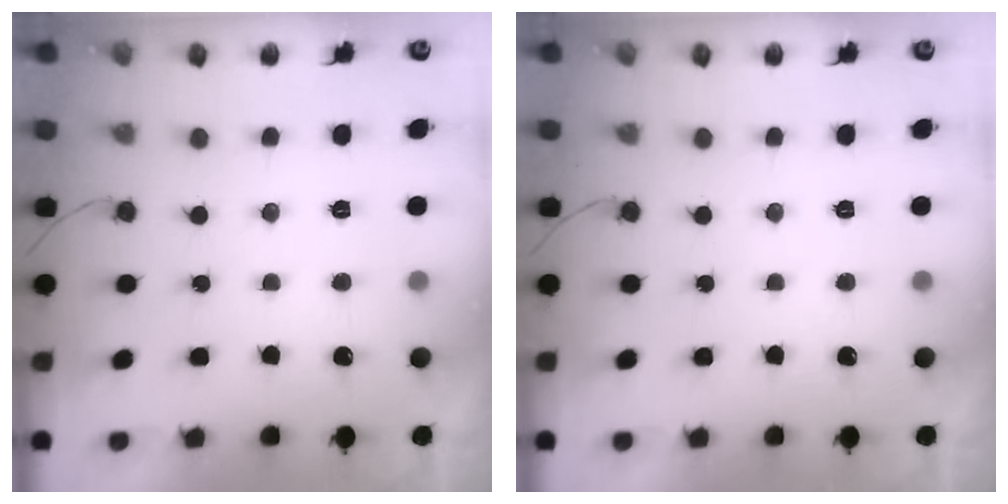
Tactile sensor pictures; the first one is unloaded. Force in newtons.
{"total": 0.0}